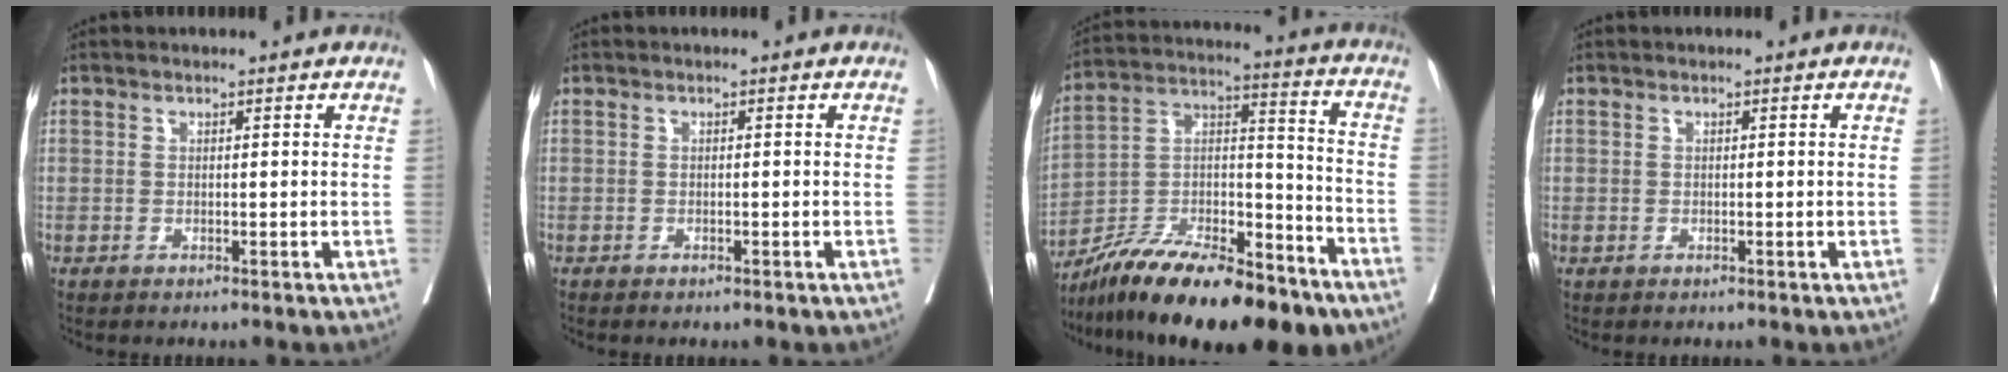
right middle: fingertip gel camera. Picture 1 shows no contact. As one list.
[{"total": 1.2, "force": [-0.9, 0.5, 0.6], "torque": [-0.010, -0.001, -0.010]}, {"total": 23.9, "force": [-17.6, 6.4, 14.9], "torque": [-0.219, 0.009, -0.300]}, {"total": 0.0}]